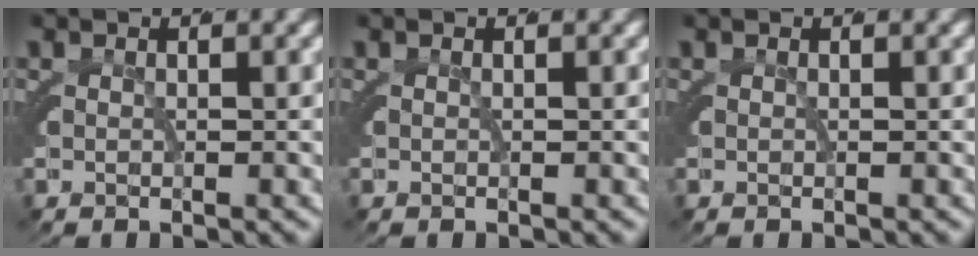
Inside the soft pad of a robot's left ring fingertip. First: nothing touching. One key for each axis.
{"total": 0.0}
{"total": 0.0}